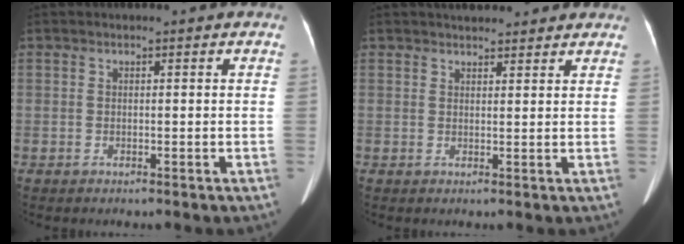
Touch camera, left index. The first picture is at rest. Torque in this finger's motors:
{"motor_torque": [0.05, -0.18, 0.02, 0.04]}